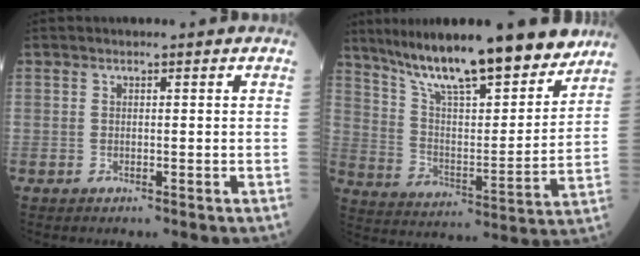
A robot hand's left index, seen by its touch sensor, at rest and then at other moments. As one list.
[{"total": 20.8, "force": [16.8, 3.5, 11.7], "torque": [-0.191, -0.009, 0.270]}]